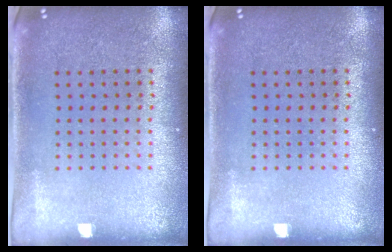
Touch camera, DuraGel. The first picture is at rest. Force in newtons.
{"total": 0.0}